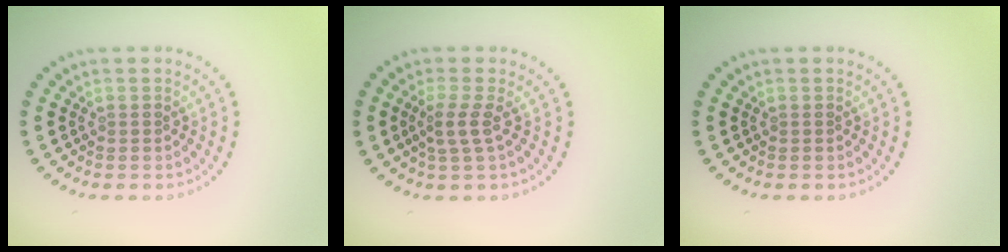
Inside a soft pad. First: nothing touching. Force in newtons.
{"total": 2.1, "press": 1.5, "slide": 1.4}
{"total": 0.0}